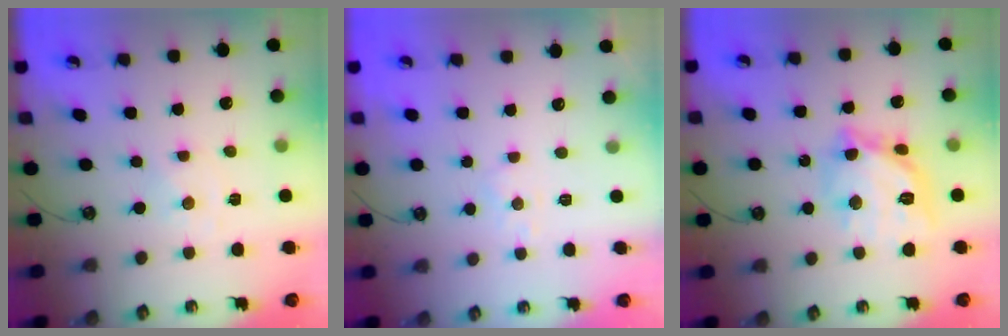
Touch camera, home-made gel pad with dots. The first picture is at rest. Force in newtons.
{"total": 4.2, "press": 4.1, "slide": 1.0}
{"total": 17.2, "press": 17.2, "slide": 1.2}